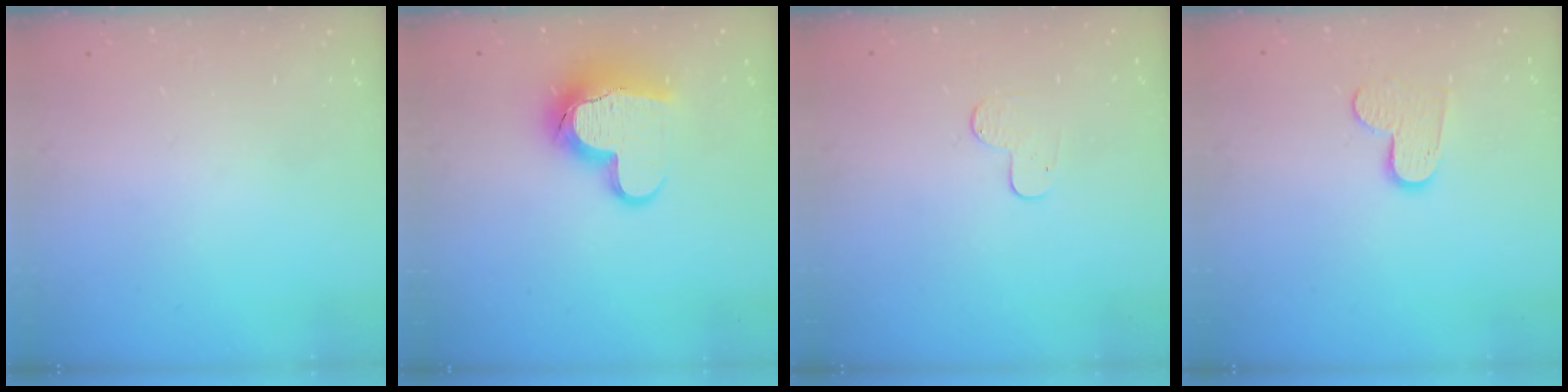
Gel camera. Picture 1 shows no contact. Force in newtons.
{"total": 14.3, "press": 14.3, "slide": 1.1}
{"total": 4.9, "press": 4.9, "slide": 0.4}
{"total": 8.5, "press": 8.5, "slide": 0.5}